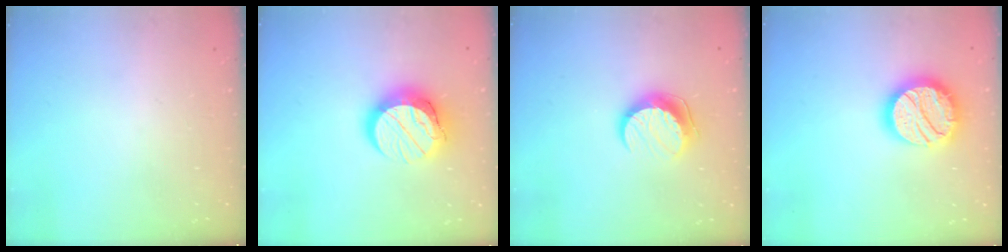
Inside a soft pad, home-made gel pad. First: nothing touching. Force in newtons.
{"total": 13.9, "press": 13.8, "slide": 1.2}
{"total": 9.9, "press": 9.8, "slide": 0.6}
{"total": 20.2, "press": 20.2, "slide": 1.7}